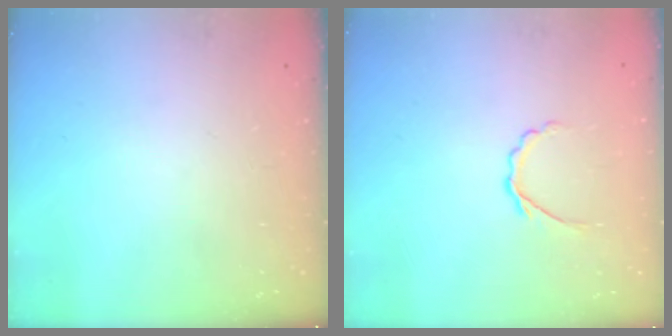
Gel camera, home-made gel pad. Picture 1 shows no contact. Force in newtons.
{"total": 3.2, "press": 3.1, "slide": 0.9}